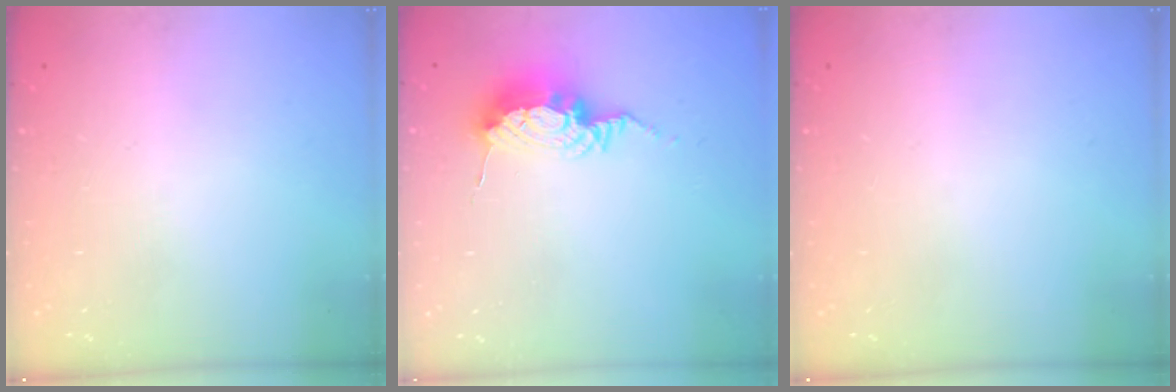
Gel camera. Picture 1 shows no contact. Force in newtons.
{"total": 9.2, "press": 9.1, "slide": 0.8}
{"total": 0.0}